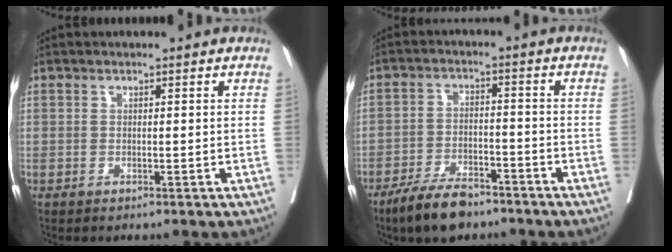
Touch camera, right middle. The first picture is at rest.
{"total": 7.8, "force": [-6.2, 2.5, 4.1], "torque": [-0.077, -0.010, -0.112]}